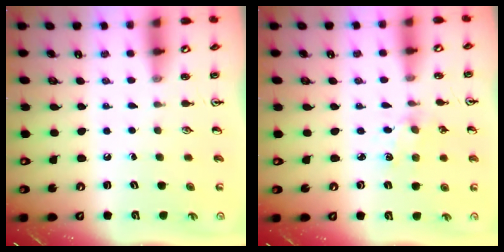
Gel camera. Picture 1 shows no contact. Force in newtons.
{"total": 1.8, "press": 1.8, "slide": 0.3}